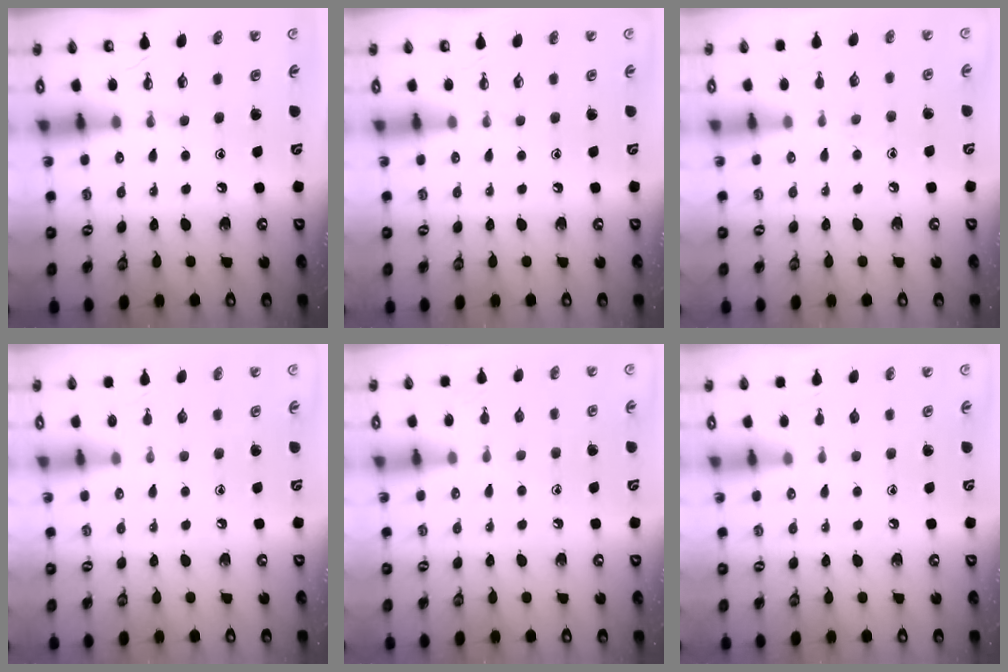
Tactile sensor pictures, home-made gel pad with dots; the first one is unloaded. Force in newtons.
{"total": 0.0}
{"total": 6.2, "press": 6.1, "slide": 0.7}
{"total": 0.0}
{"total": 4.3, "press": 4.3, "slide": 0.5}
{"total": 0.0}